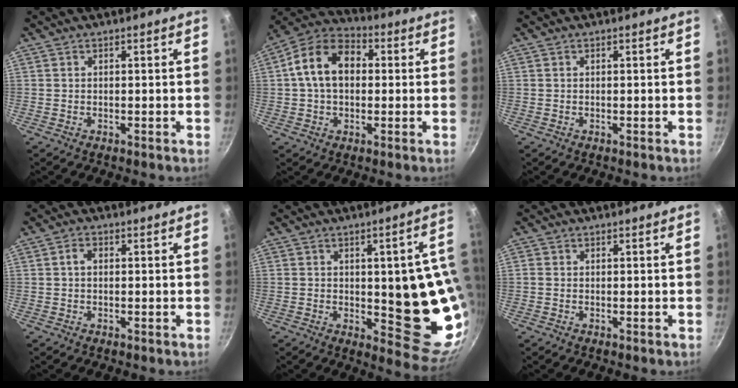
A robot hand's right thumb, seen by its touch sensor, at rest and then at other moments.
{"total": 12.6, "force": [1.3, 8.9, 8.8], "torque": [-0.125, 0.029, 0.003]}
{"total": 0.0}
{"total": 1.8, "force": [0.1, 1.3, 1.2], "torque": [-0.021, 0.006, -0.001]}
{"total": 18.0, "force": [-0.3, 7.0, 16.6], "torque": [-0.140, -0.024, 0.000]}
{"total": 0.6, "force": [-0.1, 0.5, 0.2], "torque": [-0.004, 0.001, -0.004]}